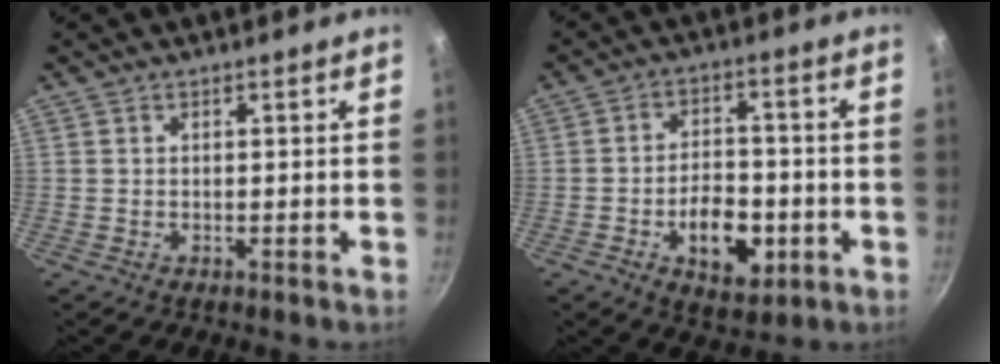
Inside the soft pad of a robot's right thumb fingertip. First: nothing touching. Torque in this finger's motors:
{"motor_torque": [-0.22, 0.43, 0.61, 0.28, 0.27]}